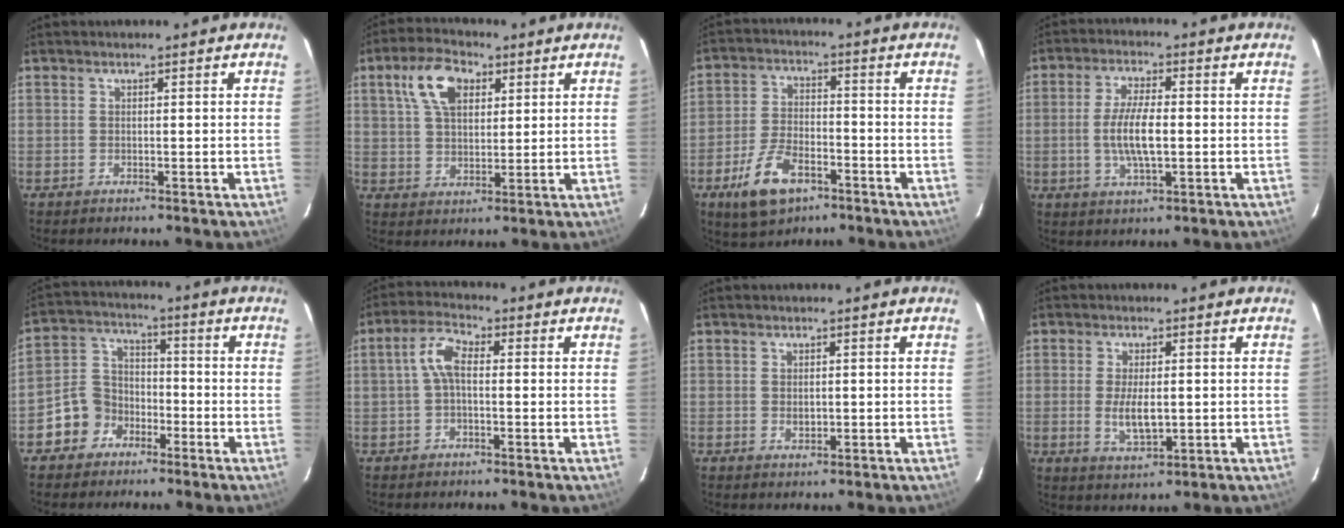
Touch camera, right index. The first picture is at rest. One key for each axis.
{"total": 9.6, "fx": 4.1, "fy": 5.4, "fz": 6.8, "tx": -0.133, "ty": 0.028, "tz": 0.077}
{"total": 10.8, "fx": -6.1, "fy": 5.4, "fz": 7.1, "tx": -0.159, "ty": -0.004, "tz": -0.106}
{"total": 7.9, "fx": -0.8, "fy": 2.4, "fz": 7.5, "tx": -0.148, "ty": -0.003, "tz": -0.015}
{"total": 8.1, "fx": -4.4, "fy": 6.6, "fz": 1.4, "tx": -0.037, "ty": 0.040, "tz": -0.079}
{"total": 5.0, "fx": -0.1, "fy": 2.3, "fz": 4.4, "tx": -0.094, "ty": 0.019, "tz": -0.001}
{"total": 1.7, "fx": -0.1, "fy": 1.3, "fz": 1.2, "tx": -0.016, "ty": -0.001, "tz": 0.002}
{"total": 6.0, "fx": -0.6, "fy": 2.5, "fz": 5.4, "tx": -0.103, "ty": -0.012, "tz": -0.006}